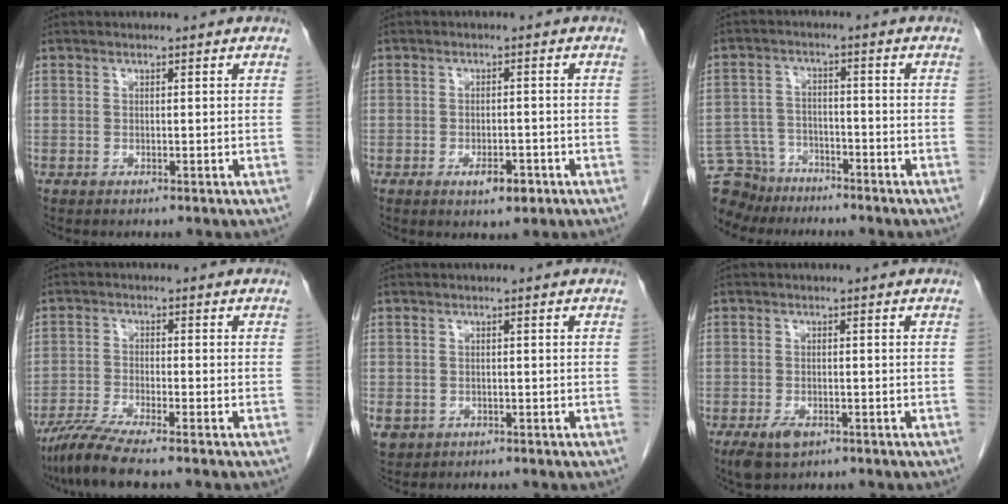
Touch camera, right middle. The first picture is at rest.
{"total": 3.4, "force": [-1.8, 1.5, 2.5], "torque": [-0.032, 0.003, -0.021]}
{"total": 8.5, "force": [-7.6, 3.8, 0.2], "torque": [-0.014, 0.008, -0.136]}
{"total": 6.0, "force": [-5.0, -0.6, 3.4], "torque": [-0.066, -0.022, -0.097]}
{"total": 3.9, "force": [-1.8, 3.3, 1.0], "torque": [-0.022, 0.000, -0.023]}
{"total": 3.7, "force": [-2.1, 1.8, 2.5], "torque": [-0.050, -0.006, -0.028]}